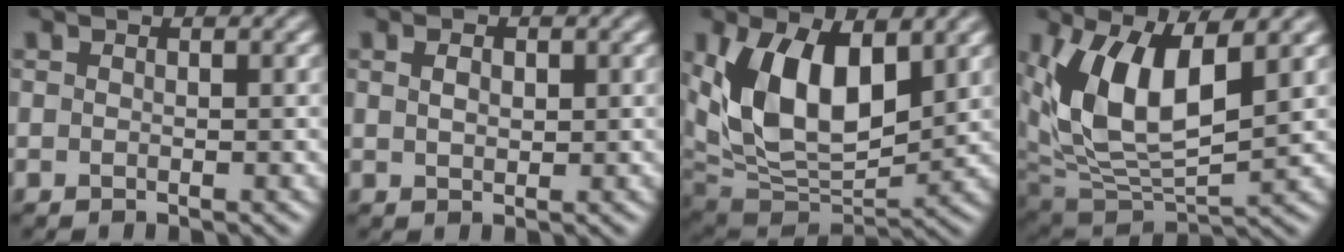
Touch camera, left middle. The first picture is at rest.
{"total": 1.5, "force": [0.5, 0.9, 1.1], "torque": [-0.016, -0.002, 0.014]}
{"total": 10.9, "force": [3.0, 6.0, 8.6], "torque": [-0.160, -0.008, 0.046]}
{"total": 8.9, "force": [3.0, 4.3, 7.2], "torque": [-0.149, -0.014, 0.054]}